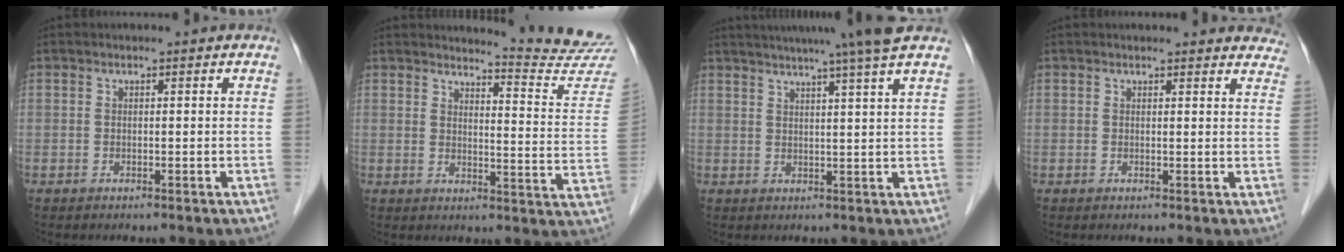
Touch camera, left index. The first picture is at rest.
{"total": 12.9, "force": [12.8, -1.5, 0.3], "torque": [-0.005, -0.117, 0.135]}
{"total": 11.5, "force": [9.5, -2.2, 6.2], "torque": [-0.095, -0.005, 0.116]}
{"total": 9.8, "force": [9.3, 2.5, 1.5], "torque": [0.019, -0.005, 0.072]}